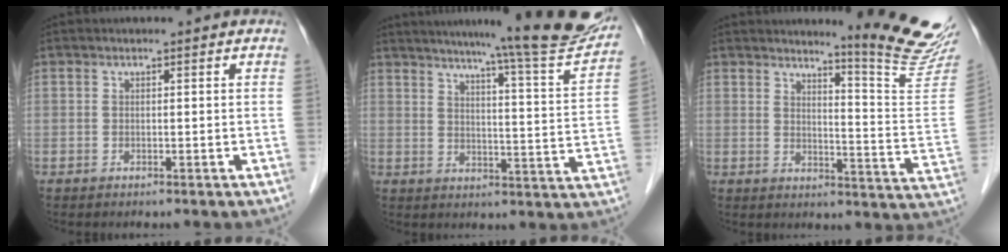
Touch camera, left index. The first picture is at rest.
{"total": 20.0, "force": [17.8, -0.7, 9.2], "torque": [-0.130, -0.061, 0.219]}
{"total": 13.8, "force": [12.5, -1.7, 5.8], "torque": [-0.074, -0.107, 0.145]}